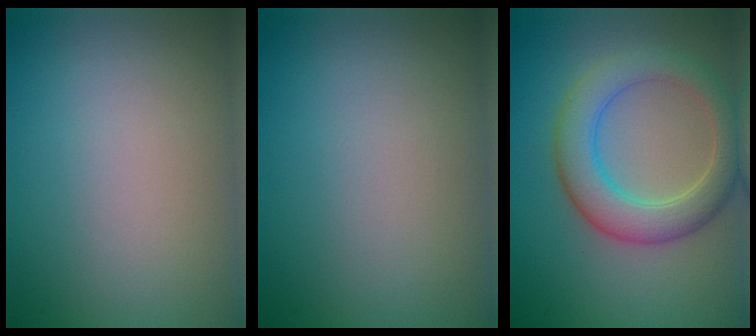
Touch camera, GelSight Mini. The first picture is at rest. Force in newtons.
{"total": 0.0}
{"total": 5.2, "press": 5.2, "slide": 0.2}